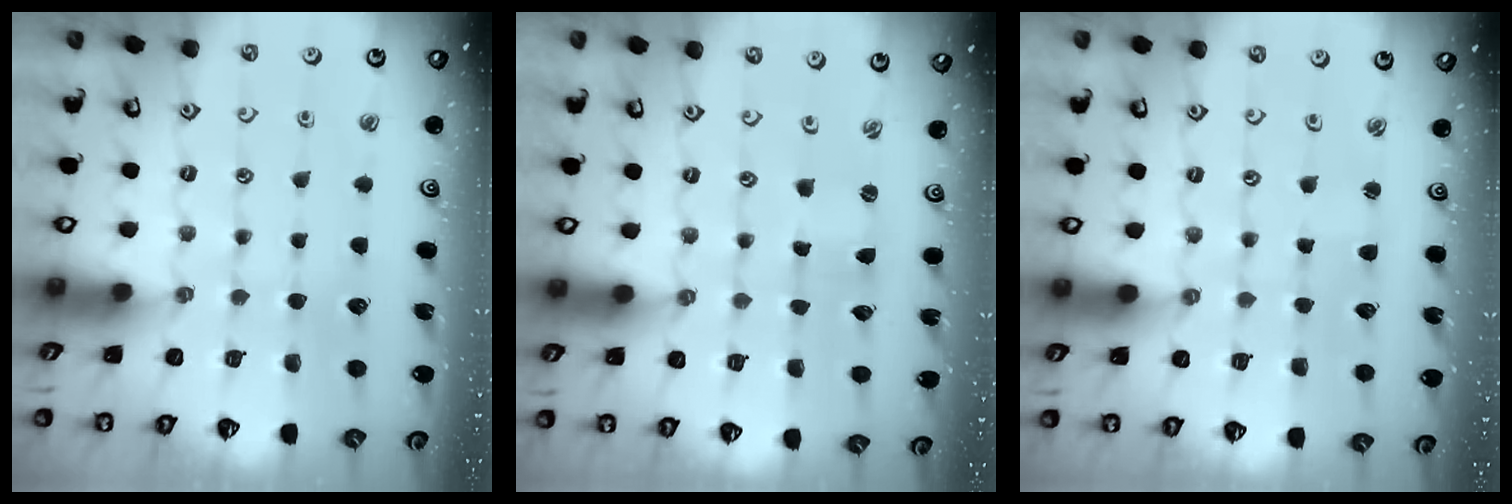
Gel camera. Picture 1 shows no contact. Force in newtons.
{"total": 0.0}
{"total": 1.1, "press": 1.1, "slide": 0.1}